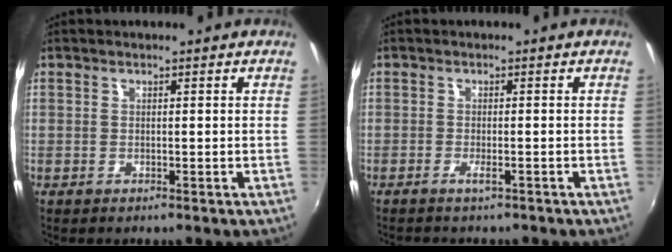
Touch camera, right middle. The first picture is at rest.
{"total": 1.5, "force": [-1.3, 0.1, 0.8], "torque": [-0.018, 0.003, -0.023]}